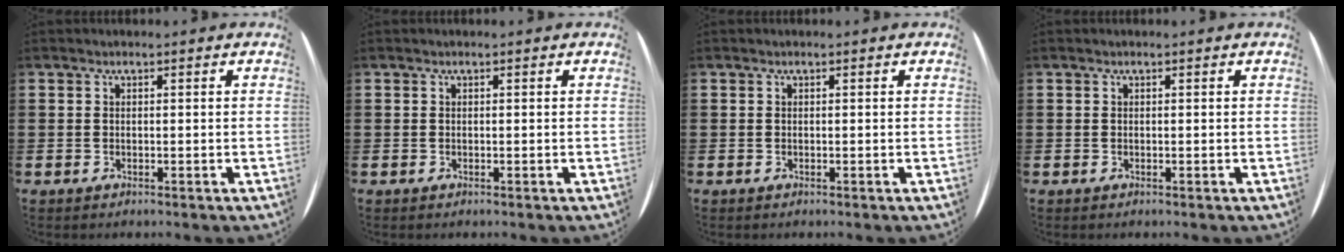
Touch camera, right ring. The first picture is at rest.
{"total": 0.0}
{"total": 0.0}
{"total": 0.0}